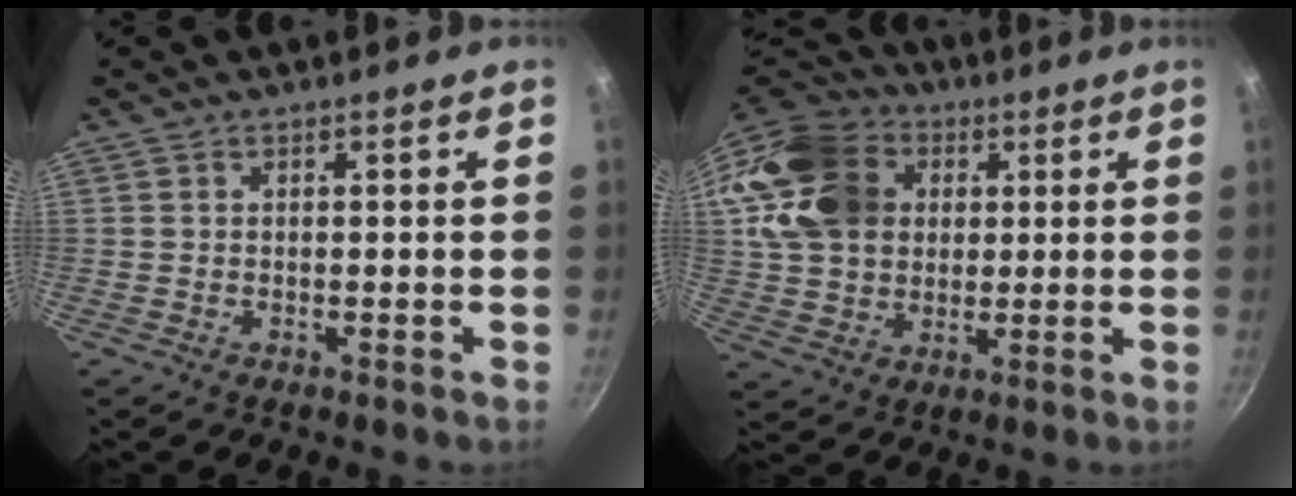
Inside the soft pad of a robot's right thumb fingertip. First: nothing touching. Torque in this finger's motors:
{"motor_torque": [0.99, 3.66, 1.70, 0.28, 0.26]}